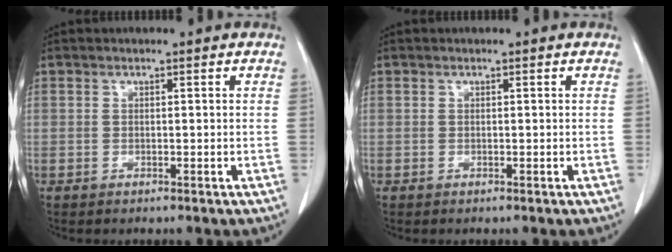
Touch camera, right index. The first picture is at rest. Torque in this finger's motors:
{"motor_torque": [0.00, 0.00, 0.01, 0.00]}